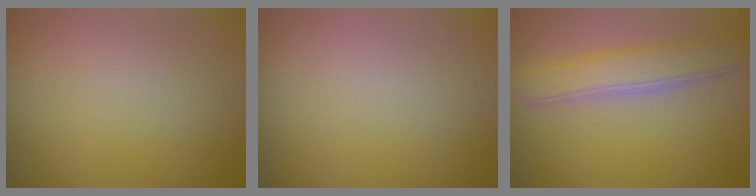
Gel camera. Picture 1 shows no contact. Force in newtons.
{"total": 0.0}
{"total": 4.7, "press": 4.7, "slide": 0.4}